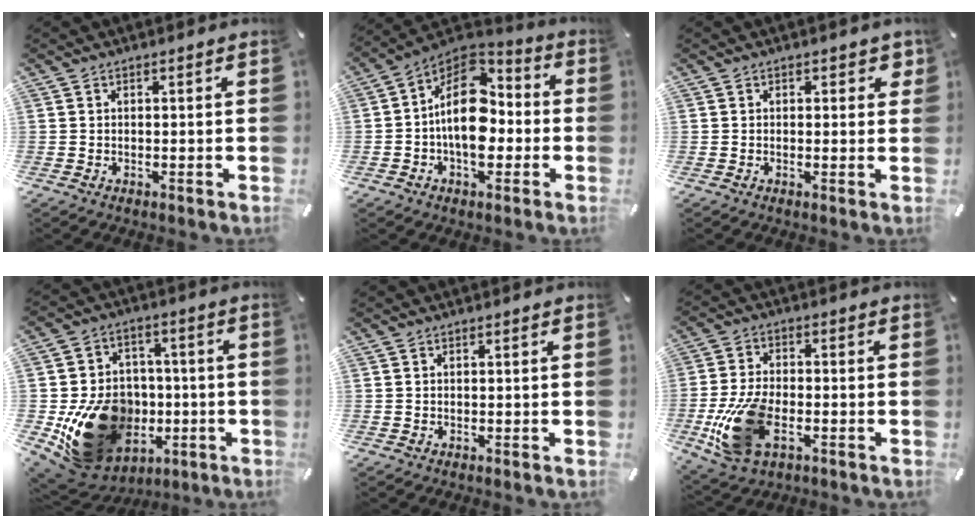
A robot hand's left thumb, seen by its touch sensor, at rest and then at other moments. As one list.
[{"total": 16.5, "force": [-1.5, 10.7, 12.5], "torque": [-0.220, 0.003, -0.030]}, {"total": 1.7, "force": [0.5, 1.1, 1.2], "torque": [-0.001, -0.005, 0.003]}, {"total": 20.8, "force": [-5.0, 16.7, 11.3], "torque": [-0.194, 0.020, -0.062]}, {"total": 0.0}, {"total": 14.9, "force": [-4.4, 8.8, 11.2], "torque": [-0.247, -0.001, -0.076]}]